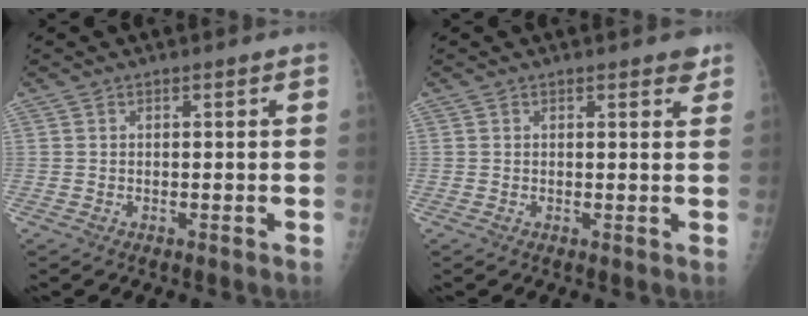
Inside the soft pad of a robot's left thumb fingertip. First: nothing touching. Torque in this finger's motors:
{"motor_torque": [3.87, -0.46, 0.15, 0.02, 0.06]}